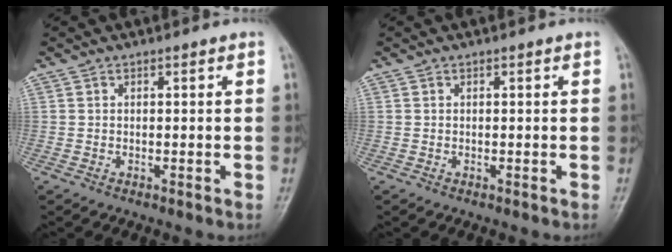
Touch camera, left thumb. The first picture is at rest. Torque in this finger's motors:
{"motor_torque": [0.00, 0.00, -0.11, -0.05, 0.00]}